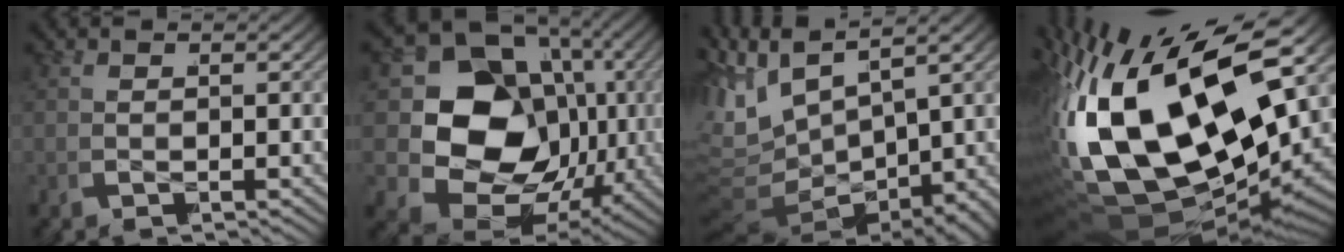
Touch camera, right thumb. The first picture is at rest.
{"total": 22.3, "force": [-0.9, 16.8, 14.6], "torque": [-0.288, -0.040, -0.010]}
{"total": 11.1, "force": [0.2, 7.5, 8.1], "torque": [-0.179, -0.019, 0.007]}
{"total": 23.8, "force": [-2.5, 14.7, 18.6], "torque": [-0.401, -0.044, -0.020]}